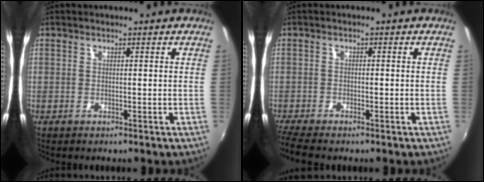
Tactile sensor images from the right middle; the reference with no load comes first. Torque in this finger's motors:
{"motor_torque": [0.32, -0.35, 0.07, 0.04]}